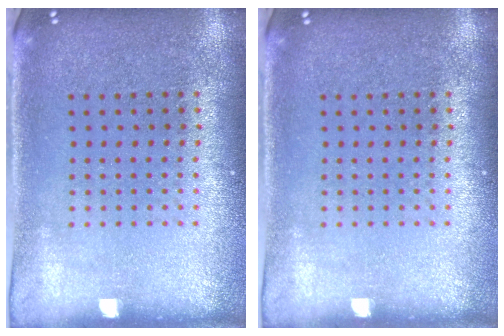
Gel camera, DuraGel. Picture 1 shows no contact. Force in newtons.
{"total": 0.0}